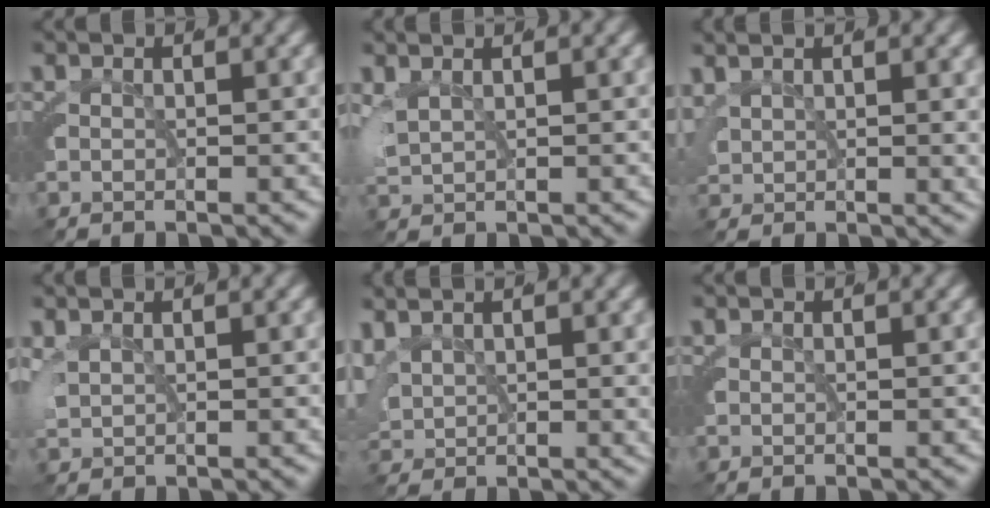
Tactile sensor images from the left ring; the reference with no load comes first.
{"total": 3.0, "force": [1.4, 1.8, 1.9], "torque": [-0.048, -0.002, 0.032]}
{"total": 2.7, "force": [1.9, 1.3, 1.4], "torque": [-0.033, -0.002, 0.037]}
{"total": 2.1, "force": [1.1, 1.3, 1.2], "torque": [-0.036, -0.003, 0.025]}
{"total": 3.5, "force": [2.0, 2.2, 1.7], "torque": [-0.049, -0.004, 0.043]}
{"total": 0.0}